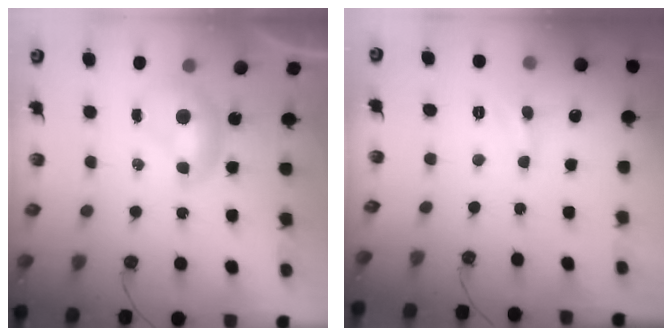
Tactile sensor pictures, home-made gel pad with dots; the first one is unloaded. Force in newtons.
{"total": 1.1, "press": 1.0, "slide": 0.4}